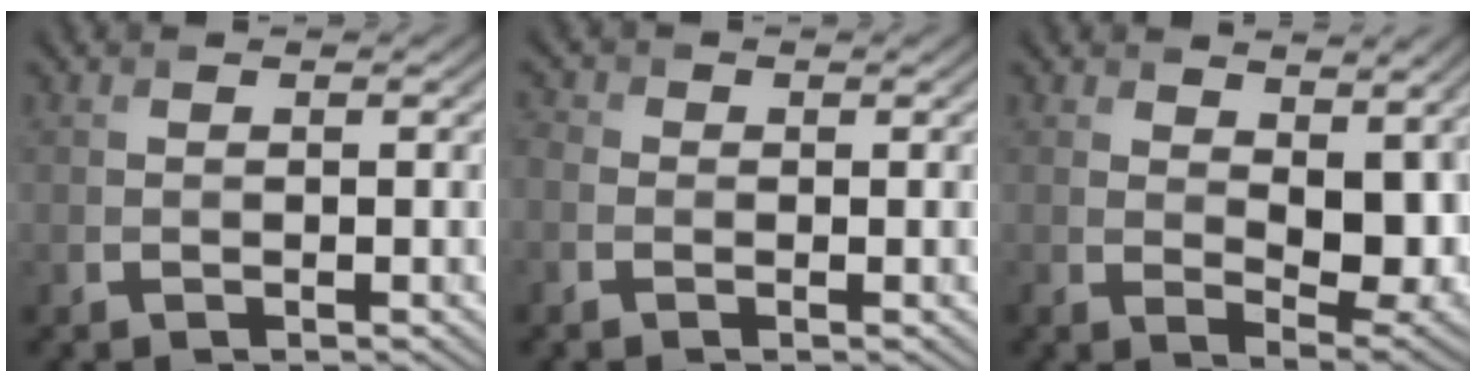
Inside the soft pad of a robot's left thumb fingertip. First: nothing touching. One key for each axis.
{"total": 1.9, "fx": -0.4, "fy": 1.6, "fz": 1.0, "tx": -0.027, "ty": 0.002, "tz": -0.018}
{"total": 10.3, "fx": 3.4, "fy": 5.1, "fz": 8.3, "tx": -0.137, "ty": -0.015, "tz": 0.074}